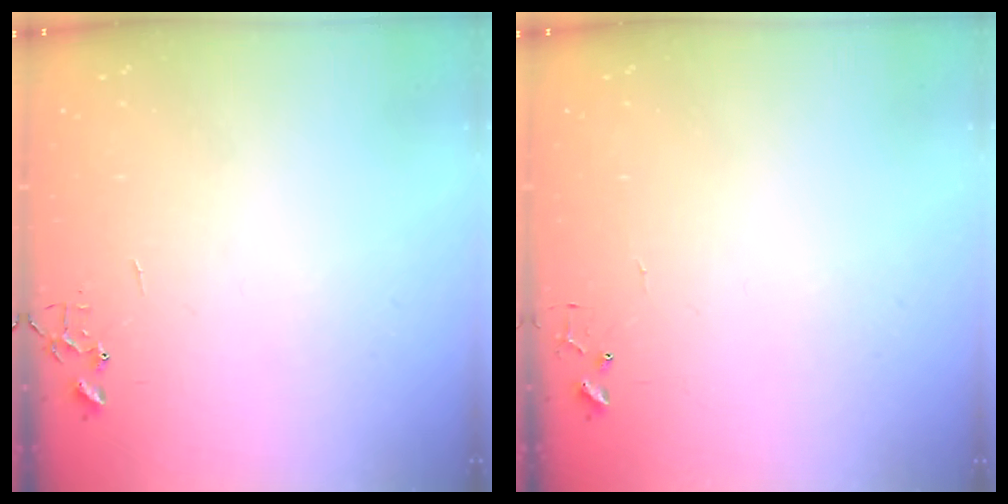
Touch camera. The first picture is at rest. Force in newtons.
{"total": 3.8, "press": 3.8, "slide": 0.3}